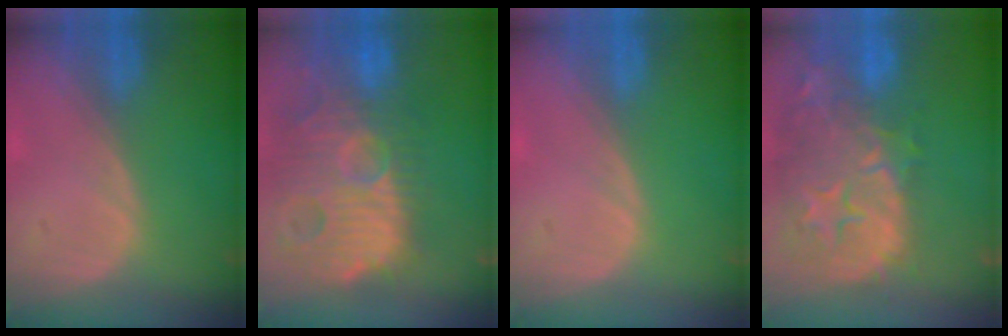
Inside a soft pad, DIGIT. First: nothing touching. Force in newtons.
{"total": 14.7, "press": 12.6, "slide": 7.6}
{"total": 0.0}
{"total": 15.1, "press": 12.0, "slide": 9.1}